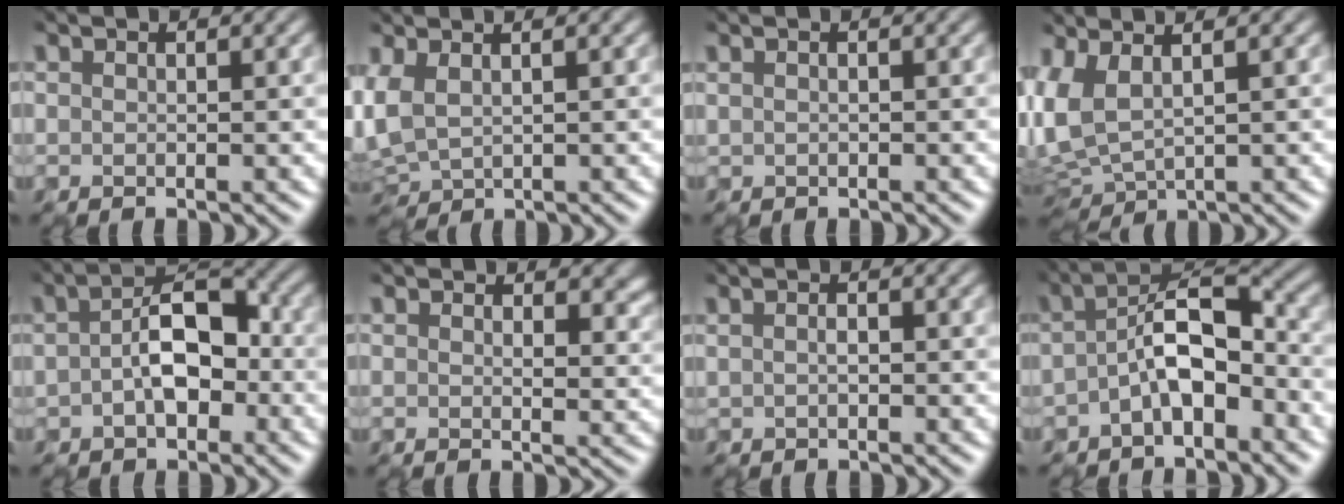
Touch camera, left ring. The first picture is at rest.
{"total": 2.8, "force": [0.6, 1.7, 2.1], "torque": [-0.063, 0.010, 0.020]}
{"total": 0.7, "force": [0.4, 0.4, 0.4], "torque": [-0.006, 0.005, -0.004]}
{"total": 4.1, "force": [1.1, 2.1, 3.4], "torque": [-0.092, 0.010, 0.022]}
{"total": 5.7, "force": [-0.4, 3.4, 4.5], "torque": [-0.072, 0.012, -0.014]}
{"total": 3.4, "force": [1.9, 2.1, 1.8], "torque": [-0.024, -0.003, 0.026]}
{"total": 0.9, "force": [0.1, 0.5, 0.7], "torque": [-0.011, 0.008, -0.008]}
{"total": 5.5, "force": [-1.5, 2.6, 4.6], "torque": [-0.076, 0.016, -0.035]}